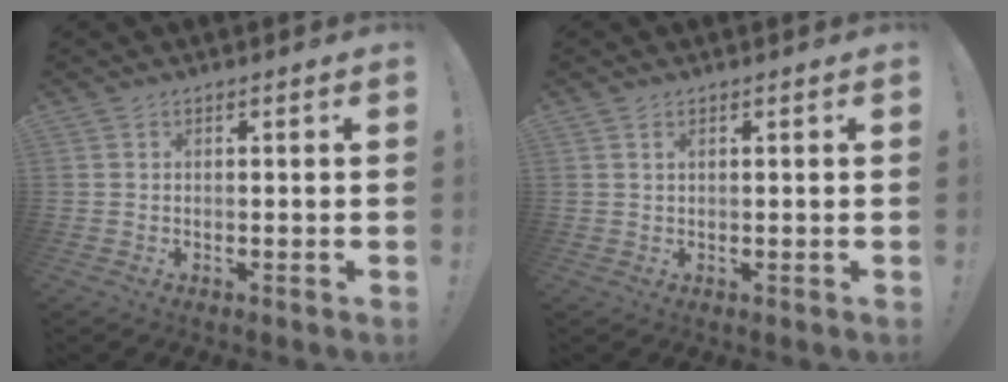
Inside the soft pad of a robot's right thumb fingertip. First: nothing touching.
{"total": 1.0, "force": [0.5, 0.4, 0.8], "torque": [-0.015, 0.000, 0.009]}